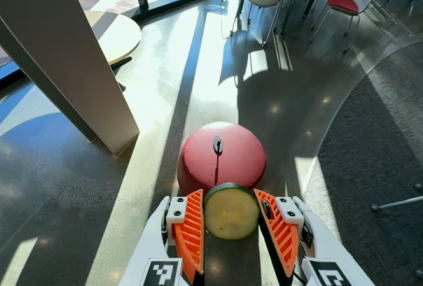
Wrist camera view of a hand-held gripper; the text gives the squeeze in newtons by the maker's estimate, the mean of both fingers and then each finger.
{"total": 9.6, "left": 9.8, "right": 9.3}